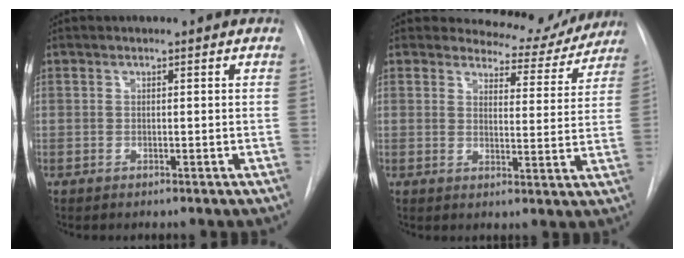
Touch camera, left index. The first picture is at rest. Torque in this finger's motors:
{"motor_torque": [0.69, -0.75, 0.07, -0.03]}